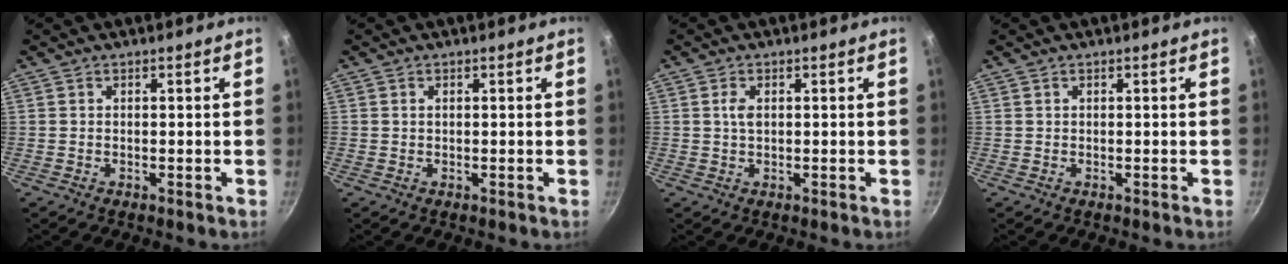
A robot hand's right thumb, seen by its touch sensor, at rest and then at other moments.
{"total": 0.6, "force": [0.1, 0.5, 0.3], "torque": [-0.004, 0.003, 0.001]}
{"total": 2.0, "force": [0.4, 1.2, 1.6], "torque": [-0.028, 0.001, 0.006]}
{"total": 0.0}